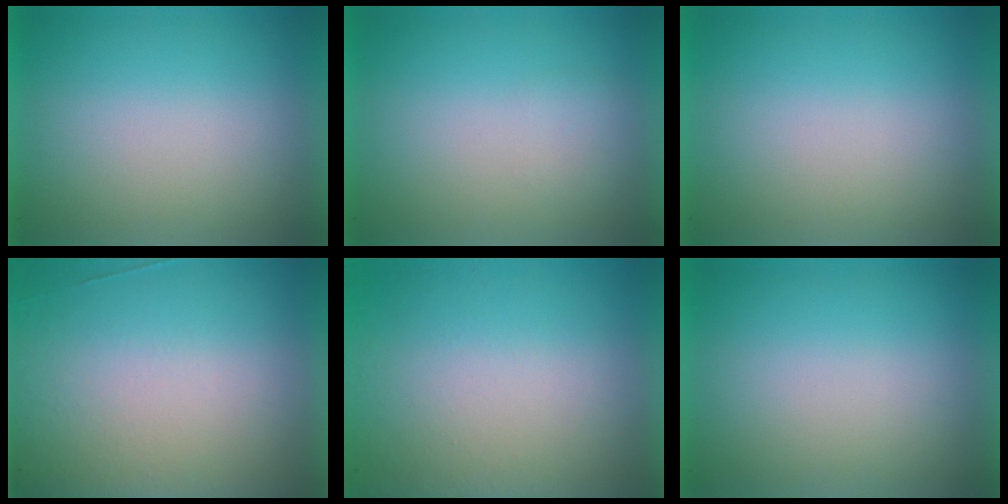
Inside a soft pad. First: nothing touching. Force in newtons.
{"total": 1.1}
{"total": 0.0}
{"total": 4.6}
{"total": 8.1}
{"total": 0.0}